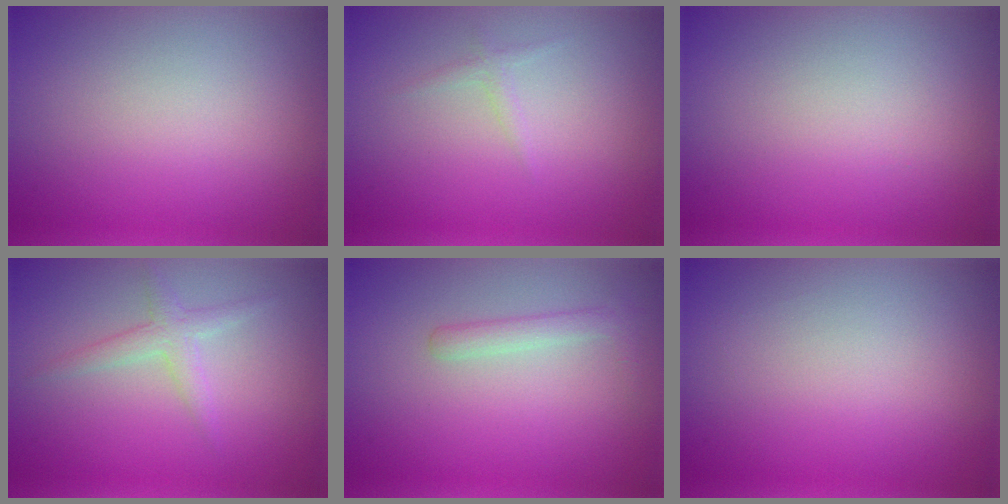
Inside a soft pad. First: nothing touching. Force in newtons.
{"total": 0.8, "press": 0.8, "slide": 0.1}
{"total": 0.0}
{"total": 2.0, "press": 2.0, "slide": 0.1}
{"total": 1.6, "press": 1.6, "slide": 0.1}
{"total": 0.0}